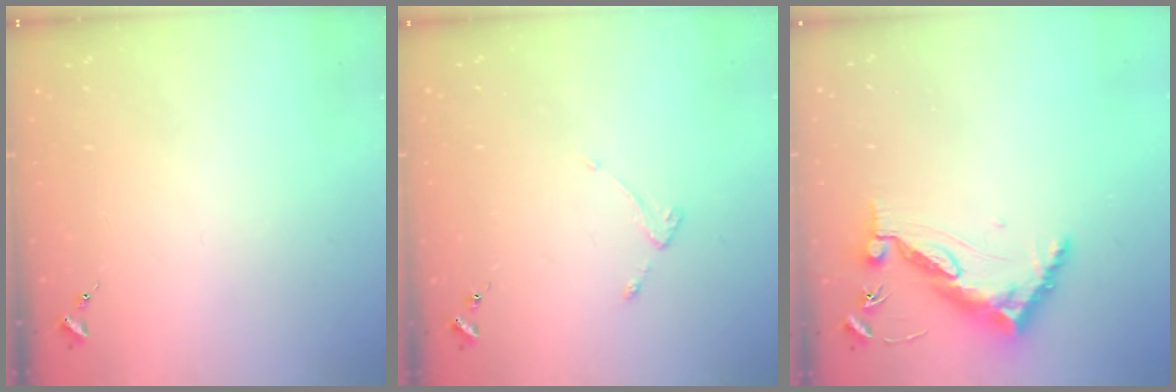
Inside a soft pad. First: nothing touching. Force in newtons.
{"total": 2.6, "press": 2.6, "slide": 0.5}
{"total": 12.1, "press": 12.0, "slide": 1.2}